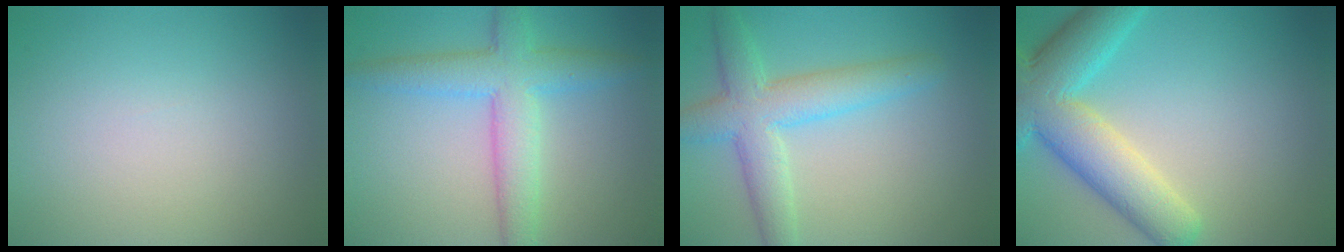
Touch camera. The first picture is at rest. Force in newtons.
{"total": 5.5, "press": 5.5, "slide": 0.1}
{"total": 5.5, "press": 5.5, "slide": 0.3}
{"total": 8.8, "press": 8.8, "slide": 0.5}